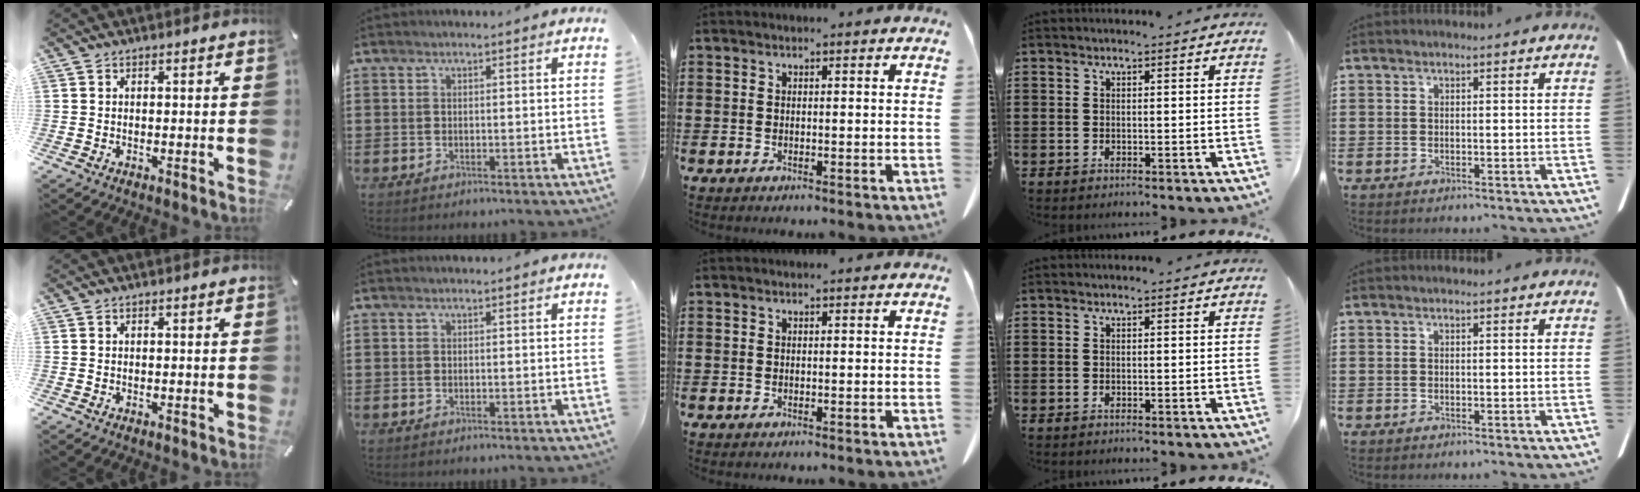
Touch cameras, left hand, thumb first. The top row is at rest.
{}